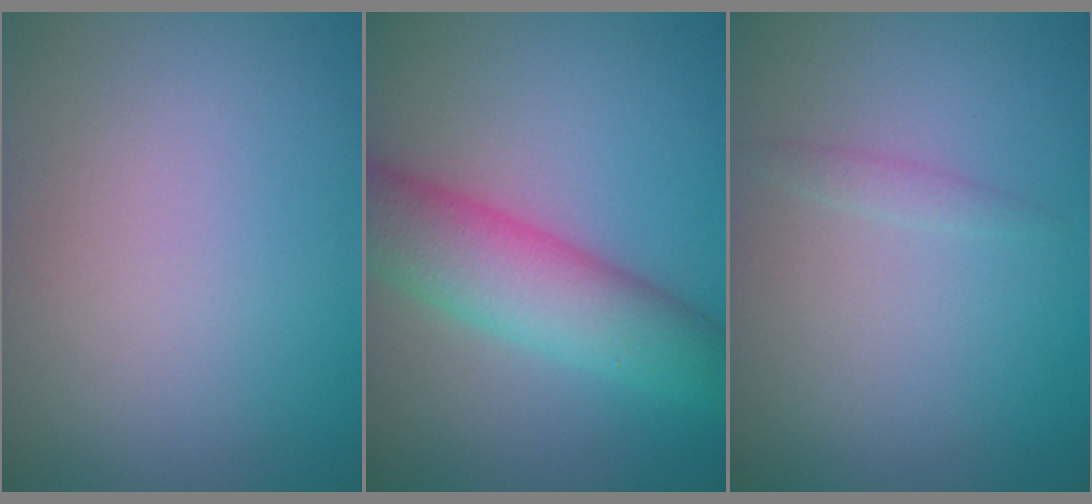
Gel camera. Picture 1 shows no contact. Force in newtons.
{"total": 6.8, "press": 6.8, "slide": 0.3}
{"total": 0.8, "press": 0.8, "slide": 0.1}